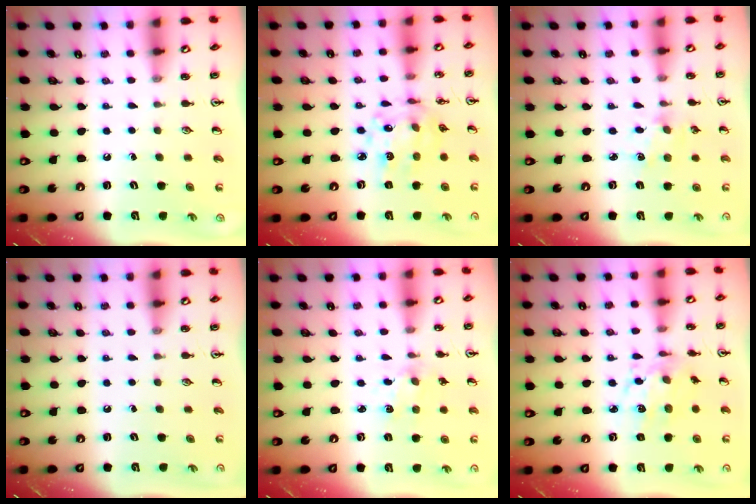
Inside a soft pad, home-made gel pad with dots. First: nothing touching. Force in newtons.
{"total": 11.4, "press": 11.0, "slide": 3.0}
{"total": 2.7, "press": 2.6, "slide": 0.3}
{"total": 0.0}
{"total": 2.1, "press": 2.1, "slide": 0.3}
{"total": 9.5, "press": 9.5, "slide": 0.6}